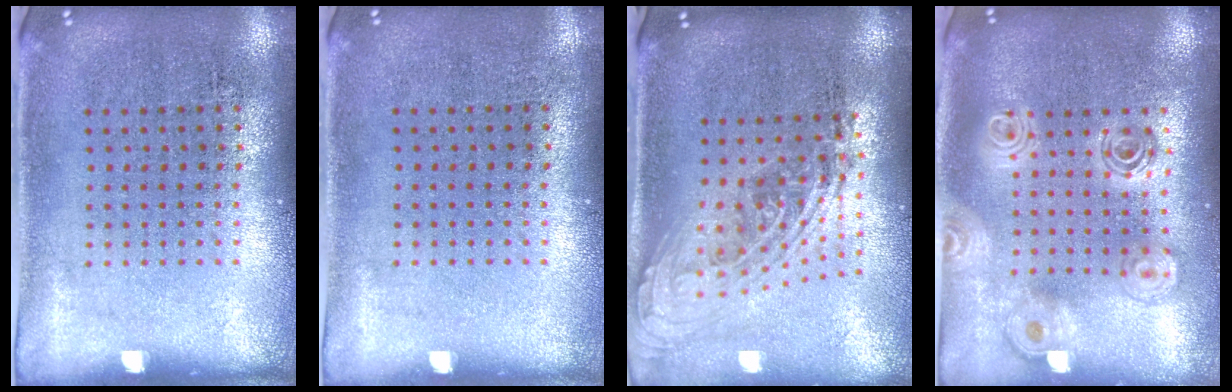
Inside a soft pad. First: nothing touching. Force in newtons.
{"total": 0.0}
{"total": 2.1, "press": 1.6, "slide": 1.4}
{"total": 2.0, "press": 1.7, "slide": 1.1}